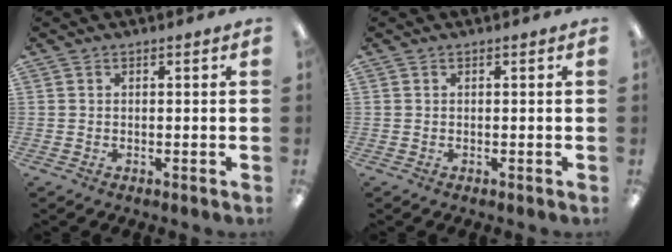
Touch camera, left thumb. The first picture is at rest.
{"total": 0.0}